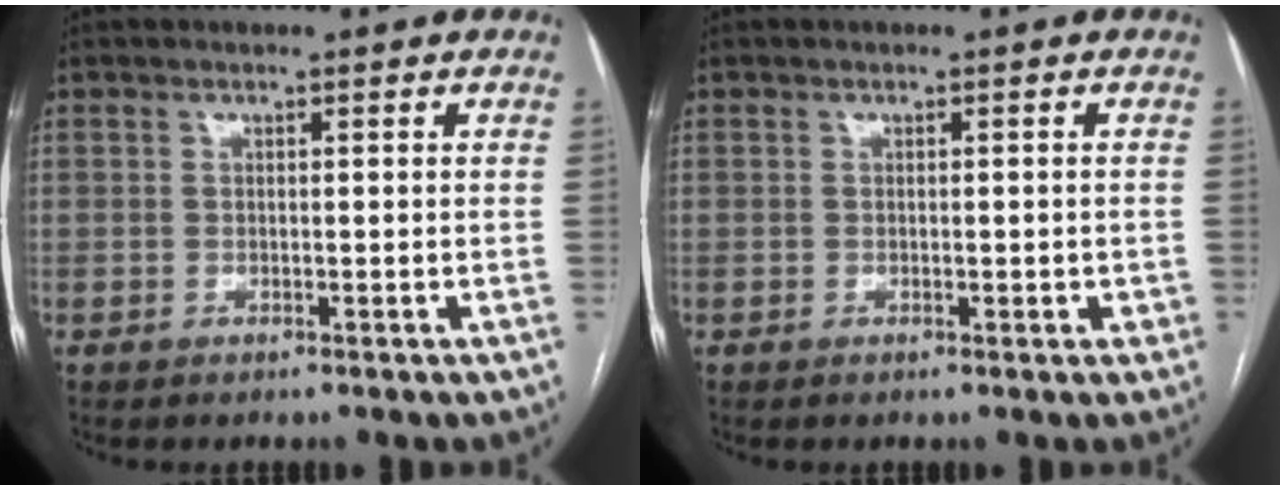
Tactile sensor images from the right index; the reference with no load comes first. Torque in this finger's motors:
{"motor_torque": [0.12, 0.17, 0.04, 0.03]}